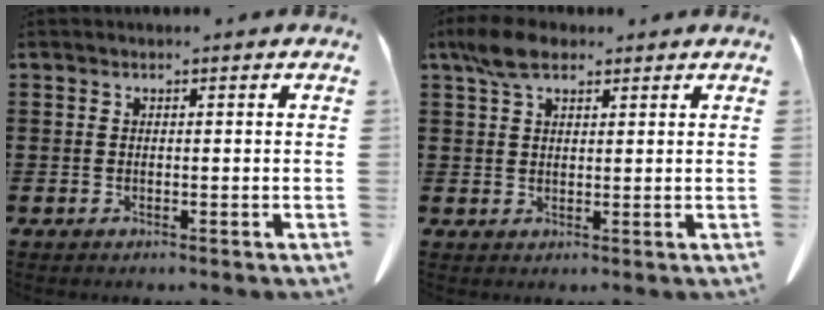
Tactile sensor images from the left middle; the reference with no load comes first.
{"total": 5.0, "force": [3.3, 2.4, 2.9], "torque": [-0.068, 0.007, 0.062]}